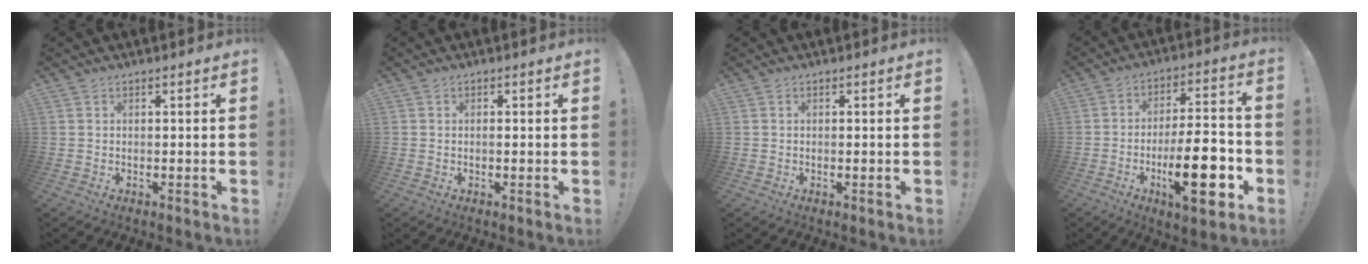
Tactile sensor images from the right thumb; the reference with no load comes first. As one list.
[{"total": 0.5, "force": [-0.5, 0.1, 0.1], "torque": [-0.001, 0.000, -0.010]}, {"total": 0.0}, {"total": 19.8, "force": [-6.9, 6.2, 17.5], "torque": [-0.264, 0.022, -0.107]}]